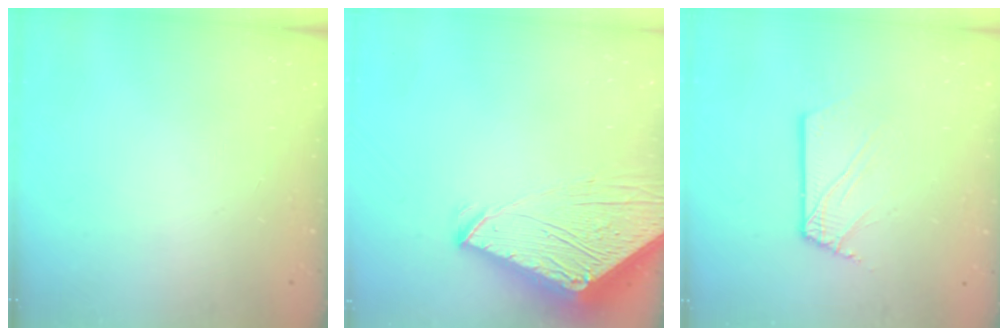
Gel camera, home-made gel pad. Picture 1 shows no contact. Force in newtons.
{"total": 11.3, "press": 11.3, "slide": 1.1}
{"total": 2.4, "press": 2.4, "slide": 0.2}